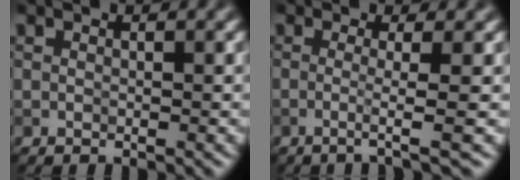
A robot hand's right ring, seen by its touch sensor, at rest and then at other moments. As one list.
[{"total": 3.1, "force": [-0.3, 0.6, 3.0], "torque": [-0.044, -0.007, -0.017]}]